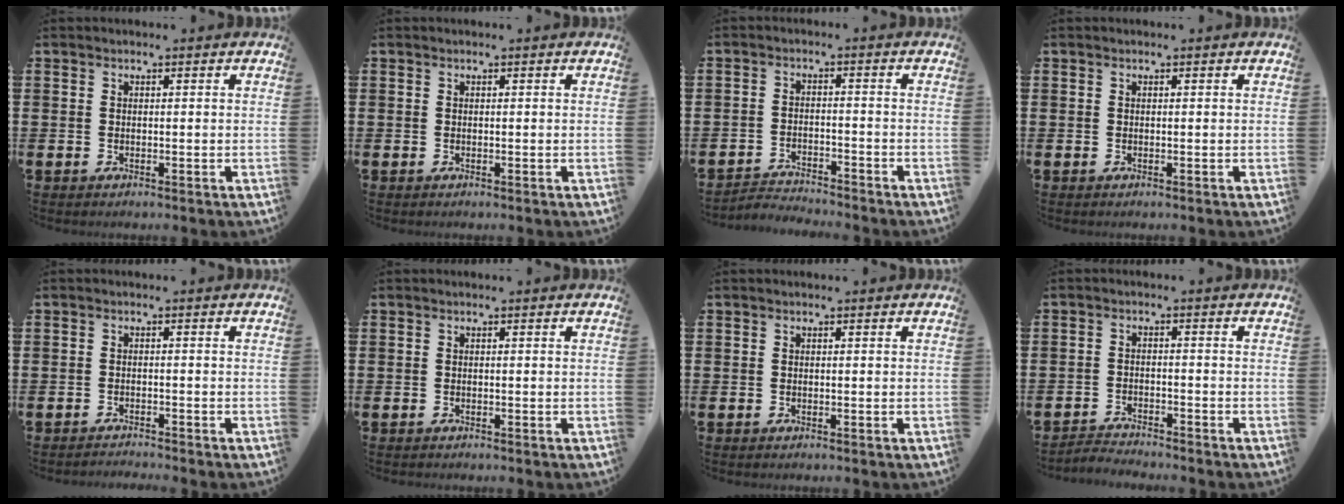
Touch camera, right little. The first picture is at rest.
{"total": 0.0}
{"total": 2.6, "force": [-2.6, 0.1, 0.0], "torque": [-0.006, 0.003, -0.057]}
{"total": 0.0}
{"total": 1.1, "force": [-1.1, -0.1, -0.1], "torque": [0.000, 0.002, -0.023]}
{"total": 0.0}
{"total": 0.0}
{"total": 2.2, "force": [-2.2, -0.1, -0.1], "torque": [-0.004, 0.003, -0.047]}